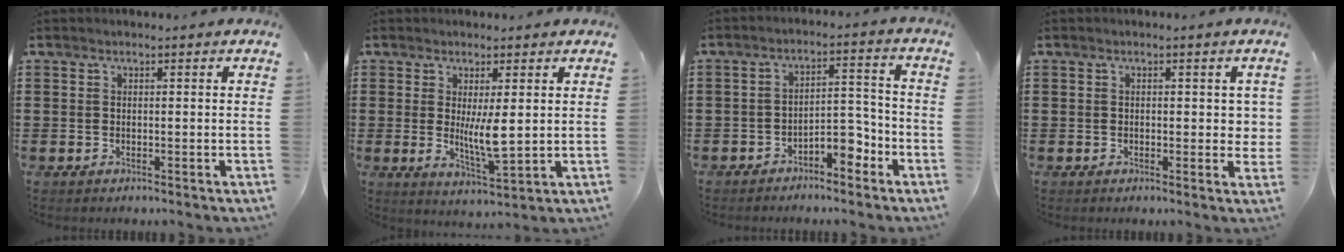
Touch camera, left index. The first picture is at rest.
{"total": 5.8, "force": [1.0, 1.5, 5.6], "torque": [-0.097, -0.015, 0.013]}
{"total": 5.0, "force": [-3.9, 1.7, 2.7], "torque": [-0.045, 0.018, -0.074]}
{"total": 2.5, "force": [0.2, 1.4, 2.1], "torque": [-0.024, 0.002, -0.001]}